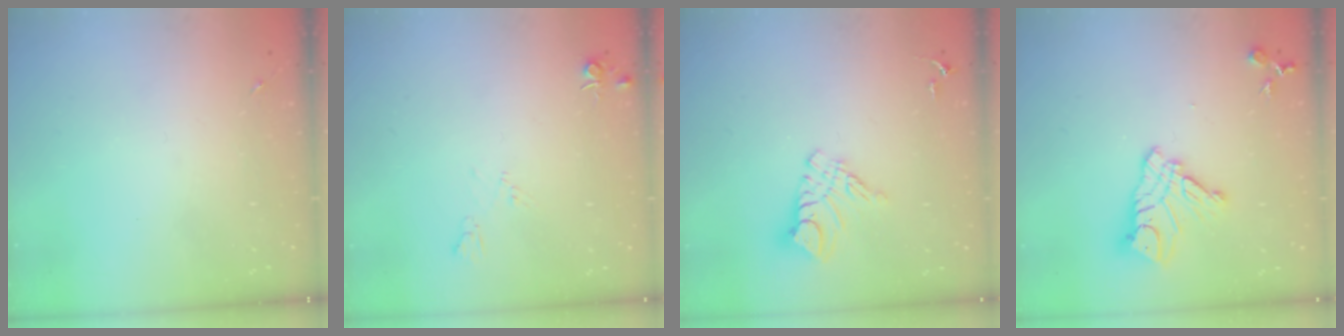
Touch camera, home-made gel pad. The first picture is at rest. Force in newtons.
{"total": 5.2, "press": 5.2, "slide": 0.7}
{"total": 10.3, "press": 10.3, "slide": 0.9}
{"total": 12.8, "press": 12.7, "slide": 1.0}